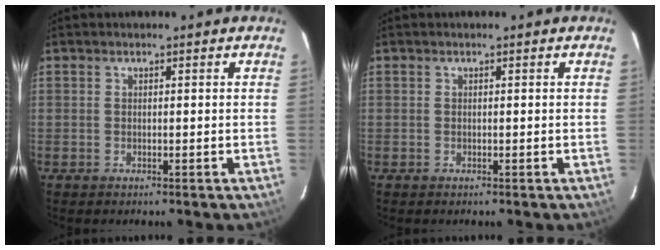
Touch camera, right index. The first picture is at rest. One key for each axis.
{"total": 0.0}